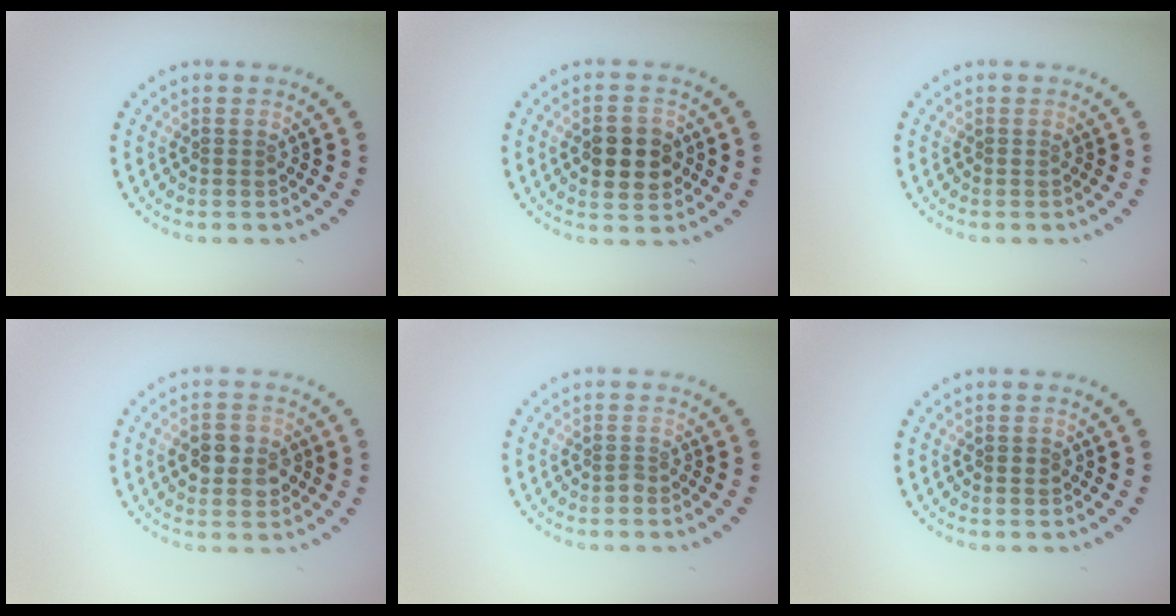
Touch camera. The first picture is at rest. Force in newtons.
{"total": 4.4, "press": 4.4, "slide": 0.2}
{"total": 0.0}
{"total": 3.8, "press": 3.7, "slide": 0.2}
{"total": 0.6, "press": 0.4, "slide": 0.5}
{"total": 0.7, "press": 0.6, "slide": 0.1}